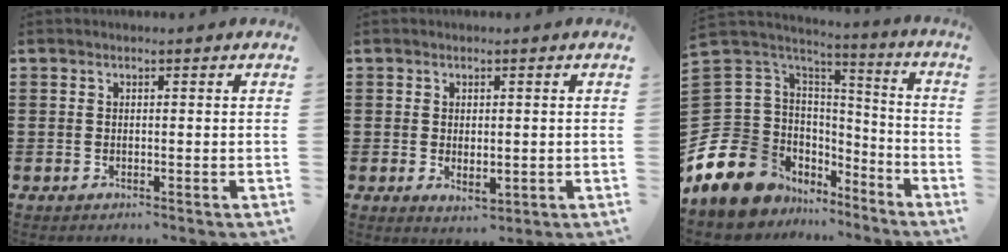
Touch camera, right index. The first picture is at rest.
{"total": 1.6, "force": [-0.1, 0.8, 1.3], "torque": [-0.028, -0.002, 0.001]}
{"total": 14.0, "force": [-8.8, 9.9, 4.4], "torque": [-0.149, -0.002, -0.160]}